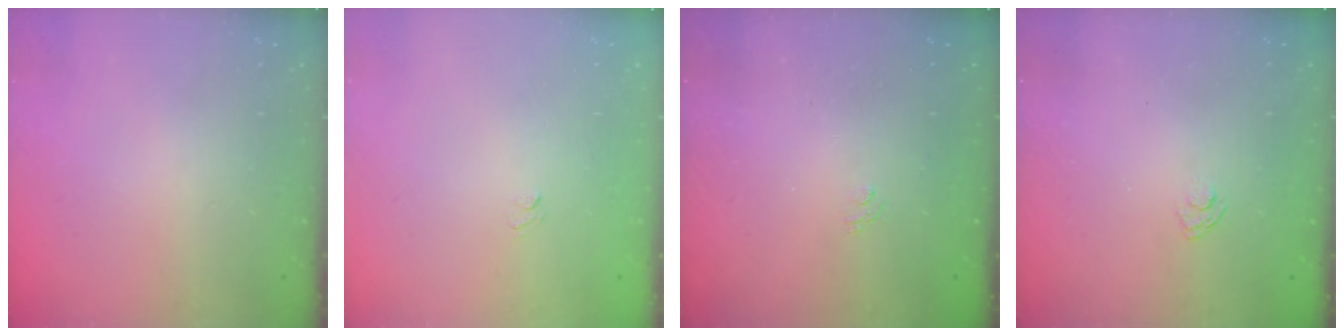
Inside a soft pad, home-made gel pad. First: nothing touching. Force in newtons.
{"total": 3.8, "press": 3.7, "slide": 1.0}
{"total": 1.4, "press": 0.7, "slide": 1.1}
{"total": 2.3, "press": 2.0, "slide": 1.2}